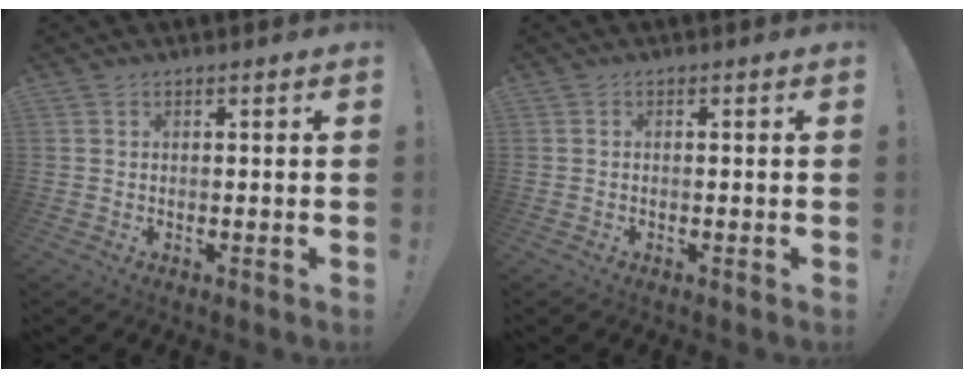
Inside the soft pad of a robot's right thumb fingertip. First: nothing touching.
{"total": 0.0}